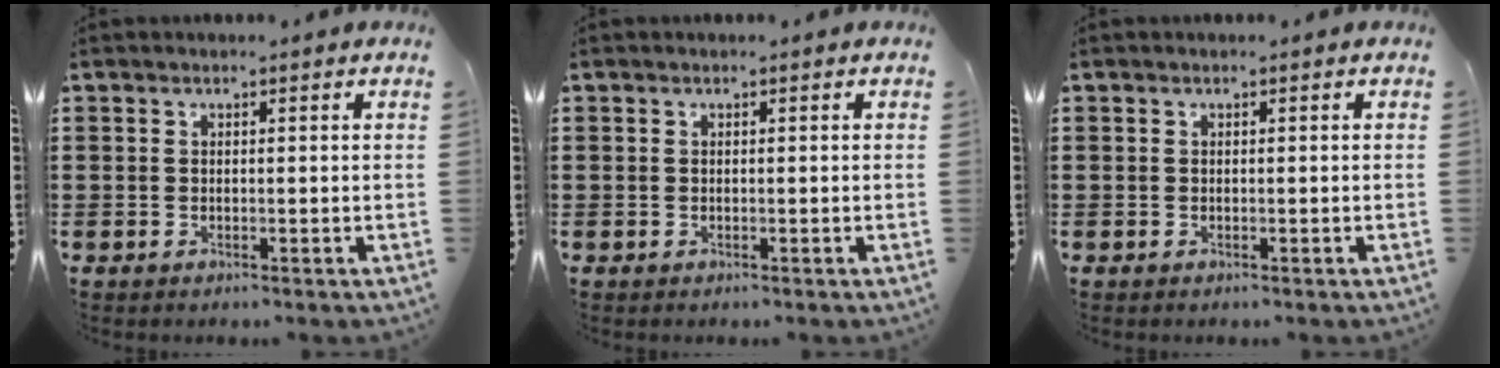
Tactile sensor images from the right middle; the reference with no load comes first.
{"total": 0.0}
{"total": 0.0}